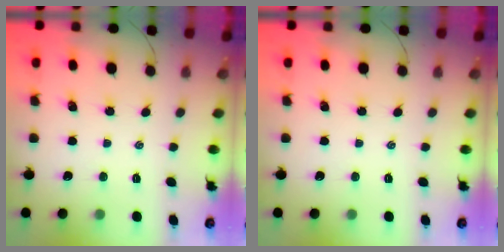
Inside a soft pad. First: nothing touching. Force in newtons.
{"total": 0.0}